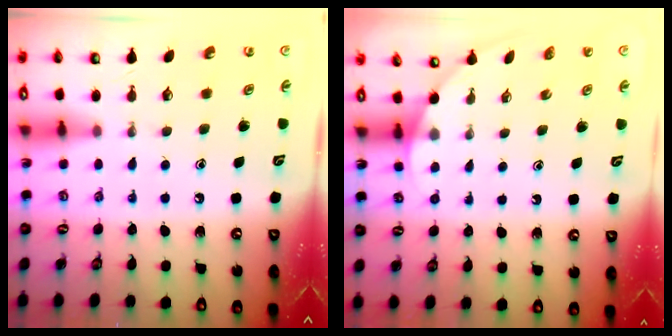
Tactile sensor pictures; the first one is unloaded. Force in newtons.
{"total": 1.8, "press": 1.8, "slide": 0.1}